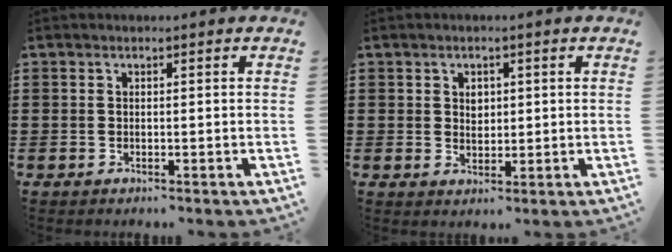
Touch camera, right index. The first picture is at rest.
{"total": 1.8, "force": [0.7, 1.4, 0.9], "torque": [-0.013, 0.005, 0.010]}